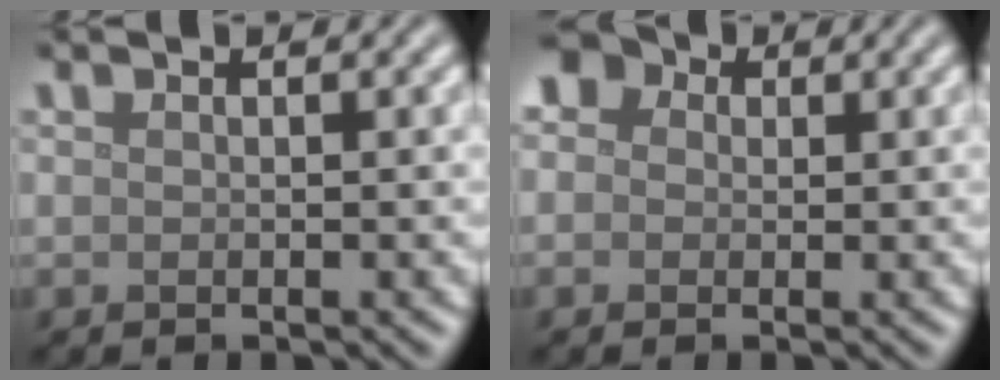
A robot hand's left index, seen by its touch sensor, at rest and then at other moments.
{"total": 4.5, "force": [1.5, 3.7, 2.1], "torque": [-0.028, 0.023, -0.019]}